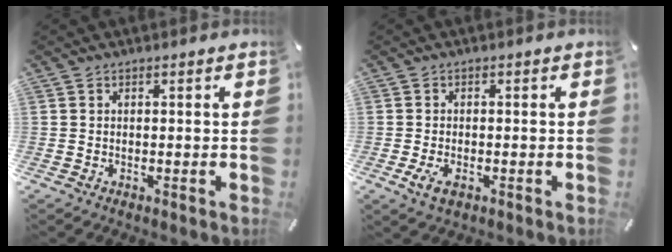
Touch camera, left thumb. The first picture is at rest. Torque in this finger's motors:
{"motor_torque": [0.13, 0.73, 0.28, 0.35, 0.03]}